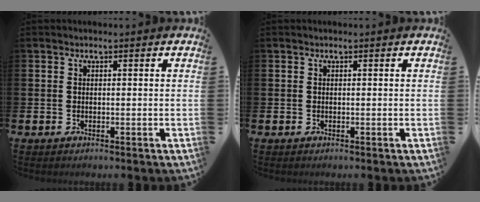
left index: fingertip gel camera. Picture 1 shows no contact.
{"total": 0.0}